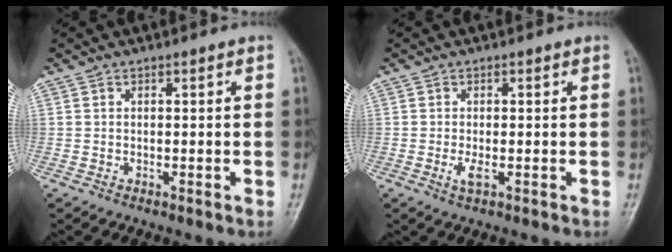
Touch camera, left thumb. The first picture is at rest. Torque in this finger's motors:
{"motor_torque": [-0.01, 0.06, 0.11, -0.06, 0.00]}